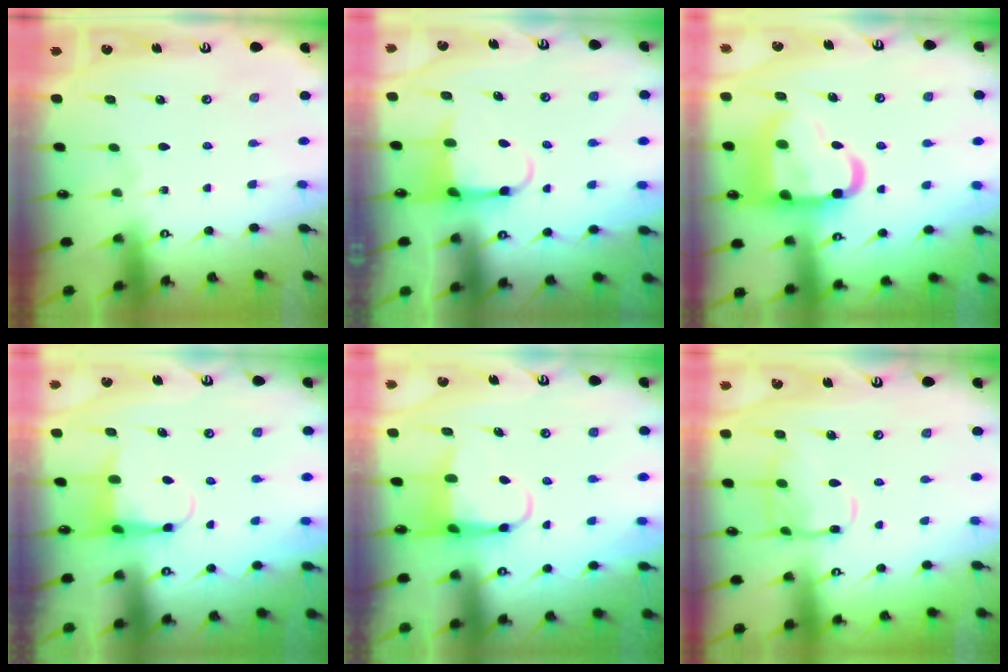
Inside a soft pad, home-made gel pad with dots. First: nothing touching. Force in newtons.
{"total": 3.9, "press": 3.8, "slide": 0.9}
{"total": 18.6, "press": 18.4, "slide": 2.1}
{"total": 4.8, "press": 4.7, "slide": 0.9}
{"total": 5.1, "press": 5.0, "slide": 0.4}
{"total": 12.1, "press": 12.1, "slide": 1.1}